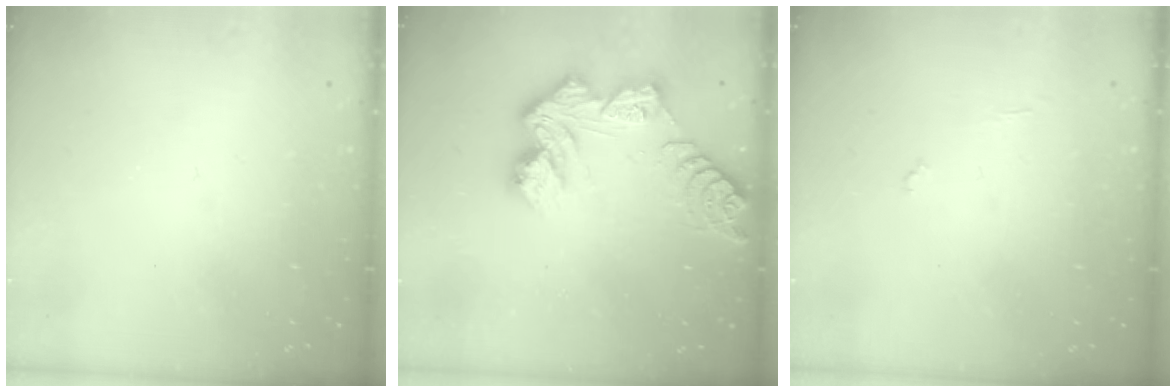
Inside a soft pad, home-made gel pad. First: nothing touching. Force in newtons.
{"total": 10.8, "press": 10.7, "slide": 1.1}
{"total": 3.9, "press": 3.9, "slide": 0.3}